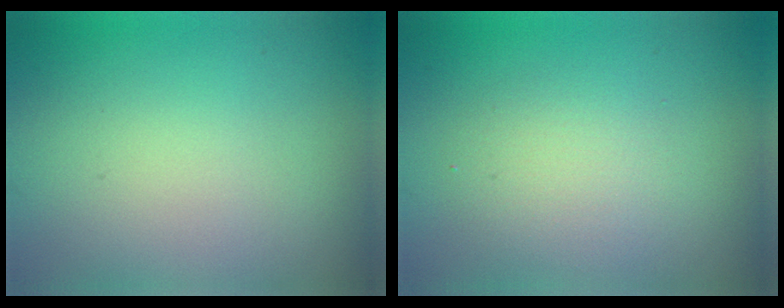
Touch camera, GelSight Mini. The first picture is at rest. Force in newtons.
{"total": 2.7, "press": 2.7, "slide": 0.1}